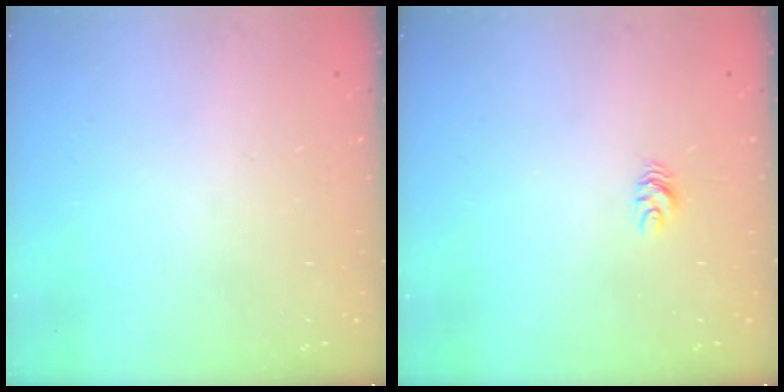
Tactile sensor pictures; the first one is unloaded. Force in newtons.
{"total": 5.0, "press": 5.0, "slide": 0.4}